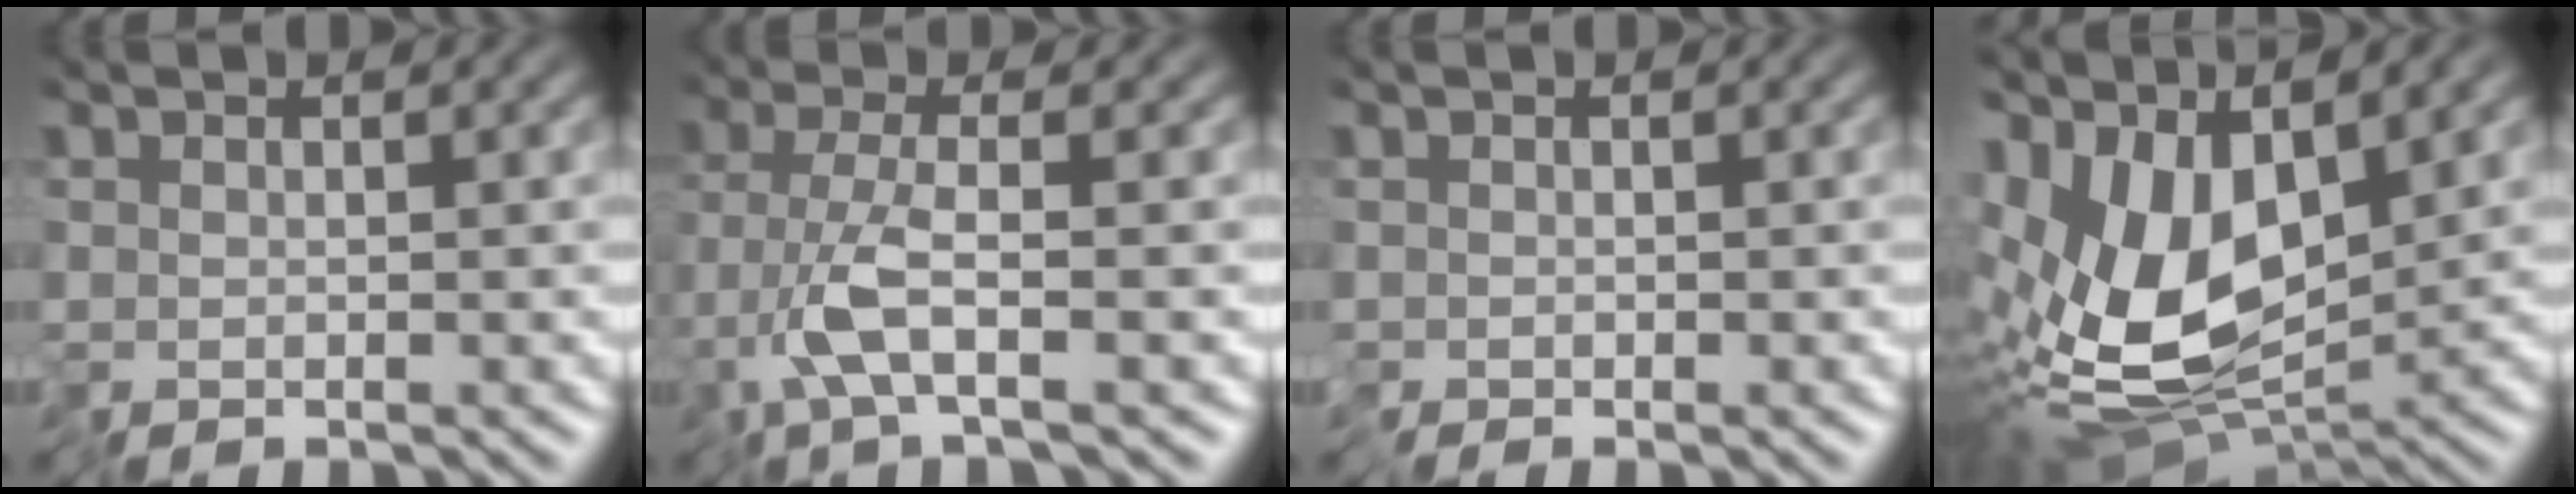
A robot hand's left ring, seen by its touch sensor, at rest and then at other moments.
{"total": 3.6, "force": [-1.4, 0.3, 3.3], "torque": [-0.077, -0.004, -0.033]}
{"total": 0.0}
{"total": 12.4, "force": [1.9, 6.2, 10.6], "torque": [-0.223, -0.007, 0.031]}